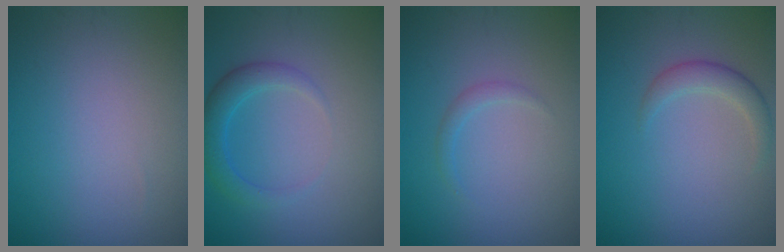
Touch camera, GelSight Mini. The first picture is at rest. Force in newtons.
{"total": 2.6, "press": 2.6, "slide": 0.2}
{"total": 0.9, "press": 0.9, "slide": 0.0}
{"total": 2.0, "press": 2.0, "slide": 0.1}